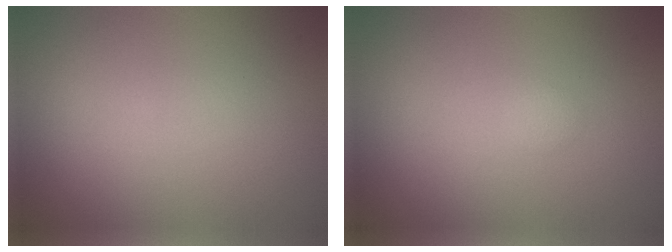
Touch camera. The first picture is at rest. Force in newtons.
{"total": 0.5, "press": 0.5, "slide": 0.0}